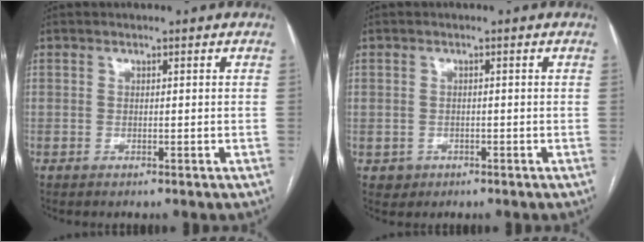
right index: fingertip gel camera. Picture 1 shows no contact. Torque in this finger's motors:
{"motor_torque": [-0.74, 0.20, -1.05, -0.21]}